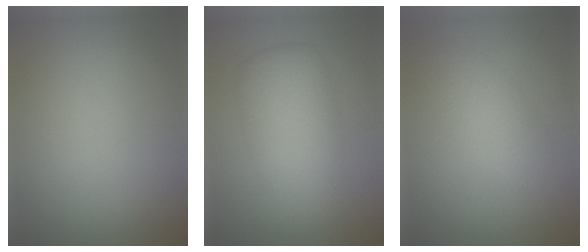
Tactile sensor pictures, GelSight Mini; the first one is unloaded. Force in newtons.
{"total": 5.5, "press": 5.5, "slide": 0.0}
{"total": 2.8, "press": 2.8, "slide": 0.2}